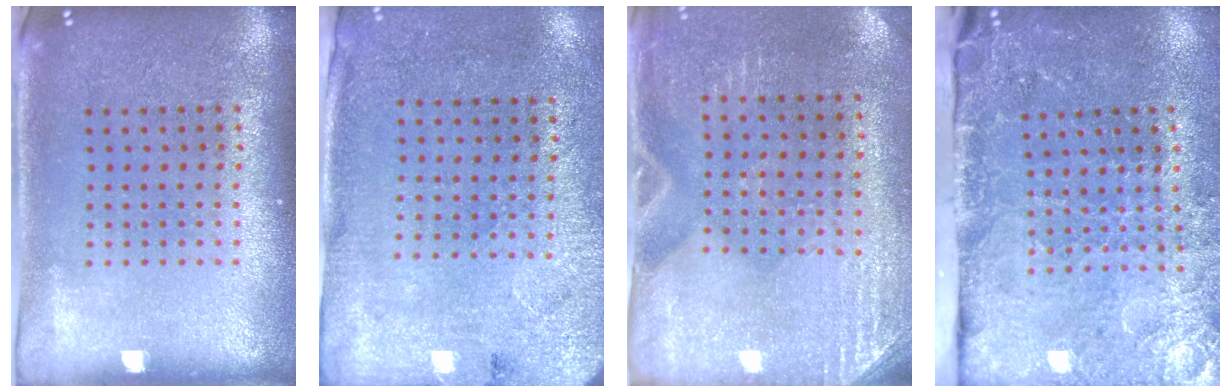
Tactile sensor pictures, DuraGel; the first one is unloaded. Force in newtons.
{"total": 2.7, "press": 2.2, "slide": 1.6}
{"total": 2.9, "press": 2.5, "slide": 1.4}
{"total": 3.4, "press": 3.3, "slide": 0.9}